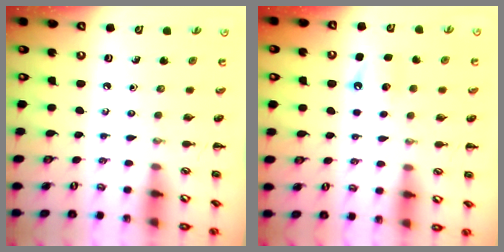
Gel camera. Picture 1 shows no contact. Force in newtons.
{"total": 6.0, "press": 5.7, "slide": 1.8}